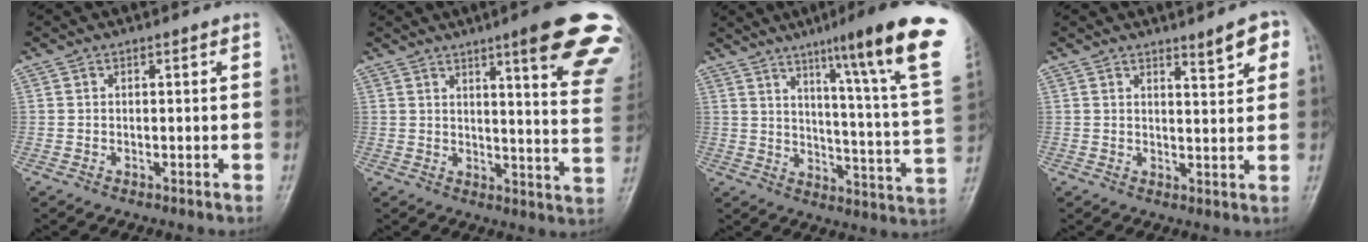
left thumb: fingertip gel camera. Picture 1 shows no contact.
{"total": 18.8, "force": [11.5, 2.2, 14.7], "torque": [-0.162, -0.050, 0.133]}
{"total": 14.9, "force": [8.4, 0.1, 12.3], "torque": [-0.153, -0.044, 0.094]}
{"total": 4.8, "force": [2.9, 1.3, 3.6], "torque": [-0.039, -0.019, 0.041]}